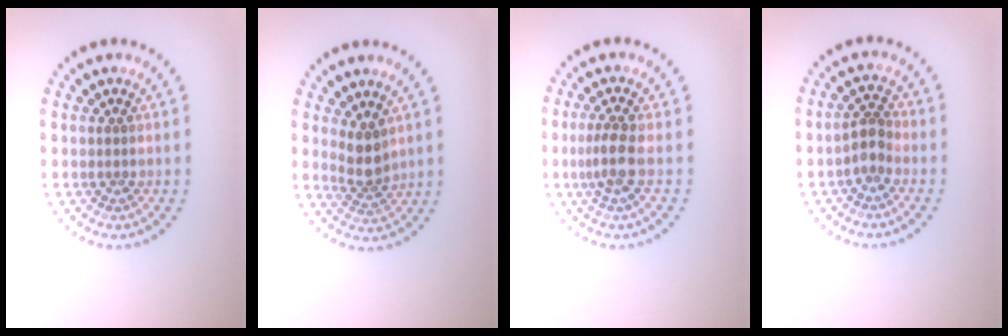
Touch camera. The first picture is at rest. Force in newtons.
{"total": 2.5, "press": 2.0, "slide": 1.5}
{"total": 2.2, "press": 1.8, "slide": 1.2}
{"total": 1.8, "press": 1.5, "slide": 1.1}